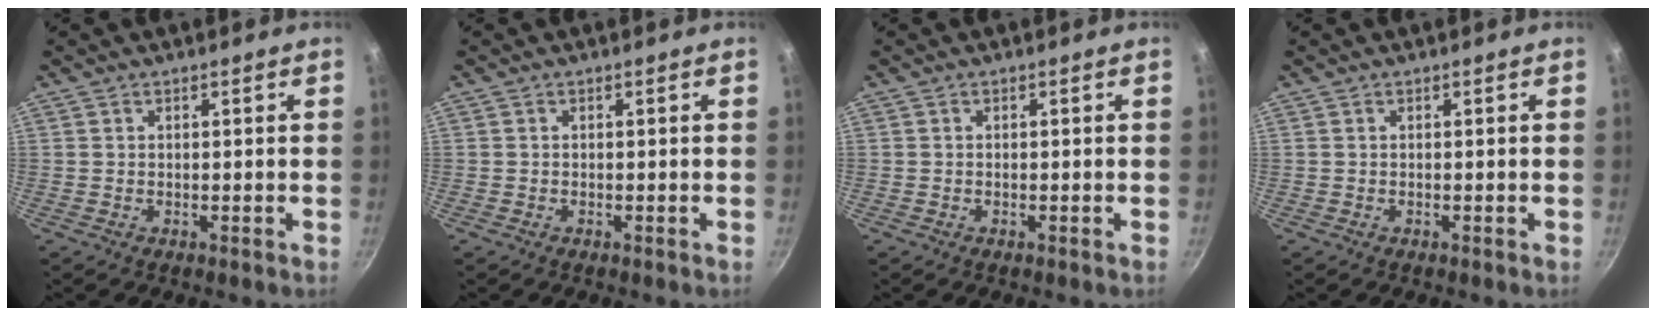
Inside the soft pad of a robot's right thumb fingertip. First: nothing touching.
{"total": 0.0}
{"total": 0.0}
{"total": 0.0}